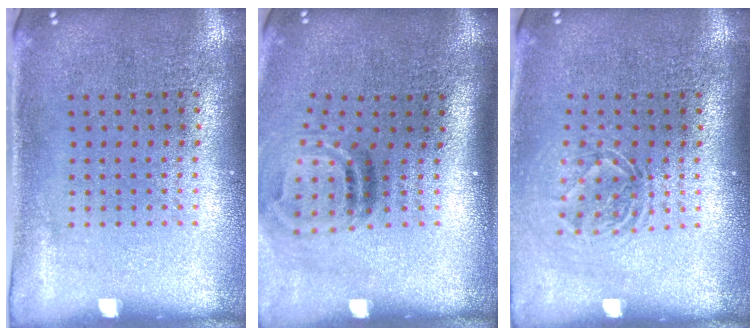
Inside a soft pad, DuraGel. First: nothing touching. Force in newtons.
{"total": 2.1, "press": 1.3, "slide": 1.7}
{"total": 1.6, "press": 1.3, "slide": 1.1}